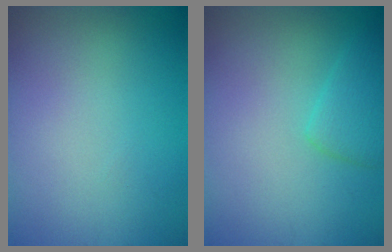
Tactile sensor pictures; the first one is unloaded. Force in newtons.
{"total": 2.5, "press": 2.5, "slide": 0.0}